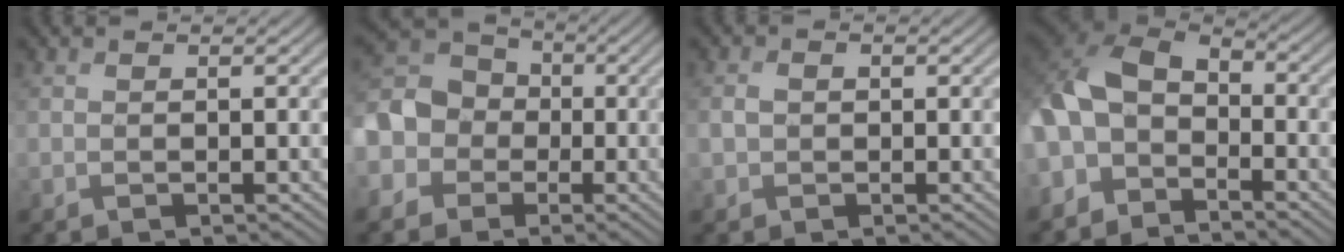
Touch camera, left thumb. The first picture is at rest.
{"total": 11.8, "force": [-1.8, 10.4, 5.4], "torque": [-0.171, -0.012, -0.067]}
{"total": 1.9, "force": [0.0, 1.6, 1.1], "torque": [-0.027, 0.000, -0.002]}
{"total": 10.9, "force": [-4.3, 7.0, 7.2], "torque": [-0.180, -0.009, -0.099]}